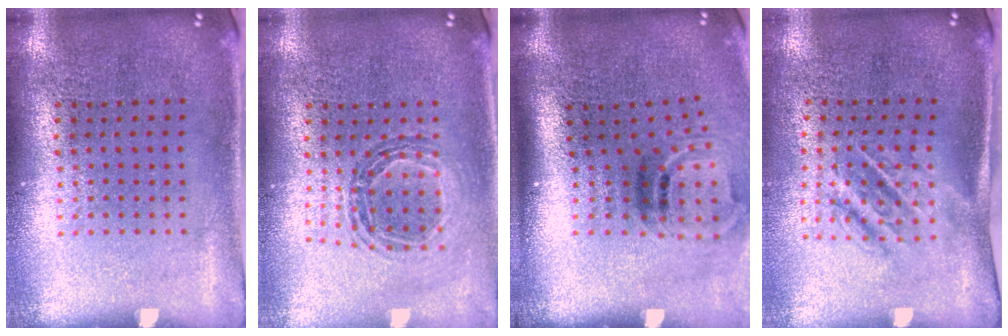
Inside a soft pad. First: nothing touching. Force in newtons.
{"total": 0.9, "press": 0.9, "slide": 0.1}
{"total": 2.0, "press": 1.3, "slide": 1.6}
{"total": 1.8, "press": 1.2, "slide": 1.3}